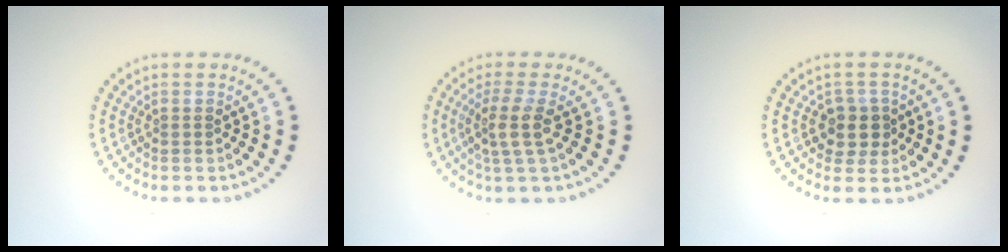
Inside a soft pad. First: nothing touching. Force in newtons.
{"total": 3.0, "press": 2.3, "slide": 1.9}
{"total": 2.6, "press": 2.3, "slide": 1.2}